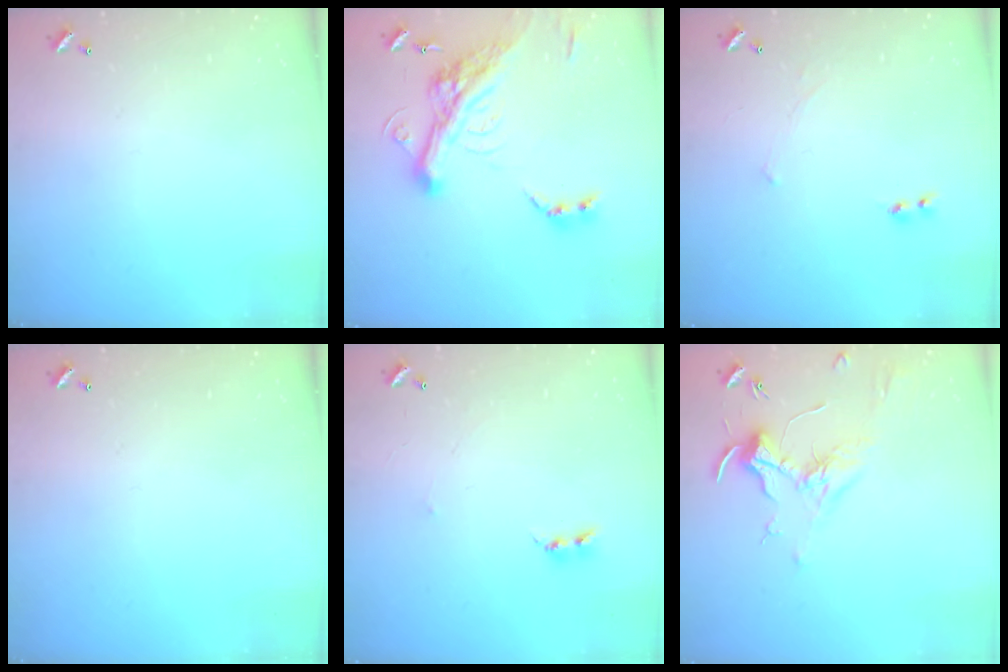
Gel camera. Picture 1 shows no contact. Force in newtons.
{"total": 10.6, "press": 10.4, "slide": 2.2}
{"total": 2.3, "press": 2.3, "slide": 0.2}
{"total": 0.0}
{"total": 2.4, "press": 2.4, "slide": 0.4}
{"total": 1.8, "press": 1.6, "slide": 0.8}